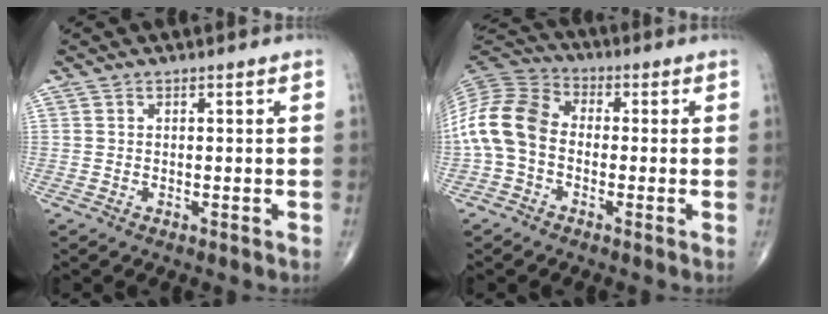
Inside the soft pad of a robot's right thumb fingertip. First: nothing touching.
{"total": 11.8, "force": [-1.7, 8.5, 8.0], "torque": [-0.160, 0.031, -0.049]}